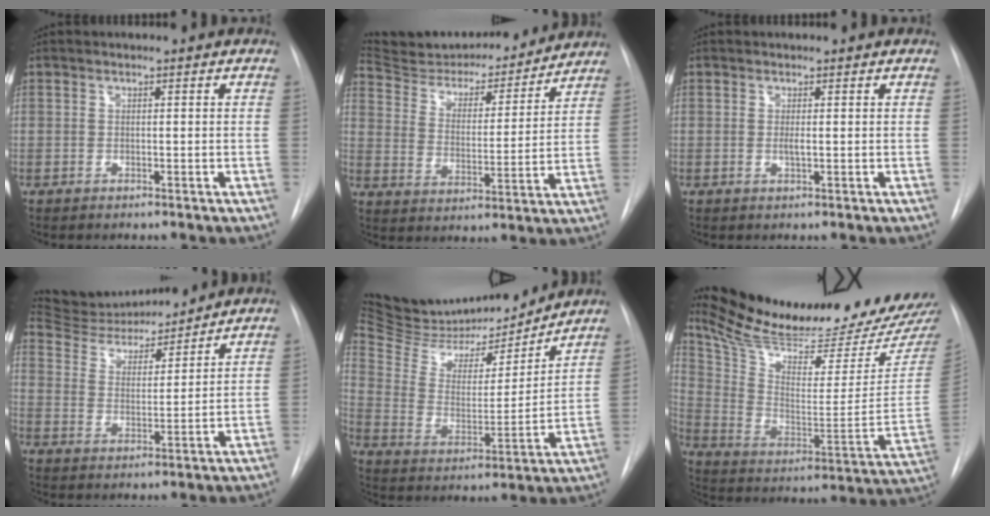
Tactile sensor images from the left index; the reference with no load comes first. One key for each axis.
{"total": 20.7, "fx": 19.2, "fy": 4.6, "fz": 5.9, "tx": -0.093, "ty": -0.004, "tz": 0.284}
{"total": 0.8, "fx": 0.1, "fy": 0.1, "fz": 0.8, "tx": -0.020, "ty": -0.003, "tz": 0.002}
{"total": 14.2, "fx": 13.5, "fy": 2.2, "fz": 3.7, "tx": -0.062, "ty": 0.004, "tz": 0.229}
{"total": 20.2, "fx": 19.2, "fy": 3.9, "fz": 5.0, "tx": -0.091, "ty": -0.015, "tz": 0.309}
{"total": 30.2, "fx": 26.8, "fy": 2.8, "fz": 13.6, "tx": -0.230, "ty": -0.088, "tz": 0.387}